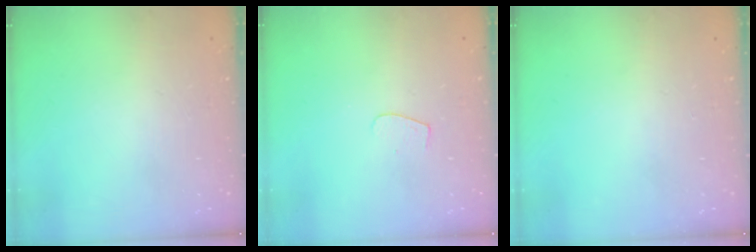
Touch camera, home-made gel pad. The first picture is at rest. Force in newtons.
{"total": 4.0, "press": 4.0, "slide": 0.4}
{"total": 0.0}